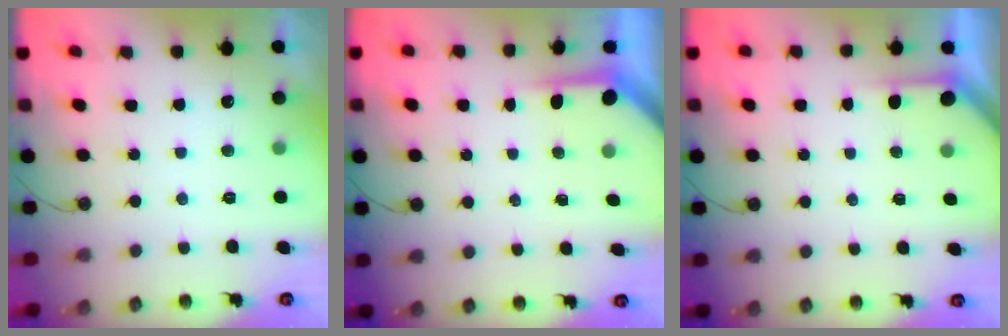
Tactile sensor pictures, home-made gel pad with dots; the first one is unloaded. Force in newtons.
{"total": 4.0, "press": 4.0, "slide": 0.3}
{"total": 1.9, "press": 1.9, "slide": 0.2}